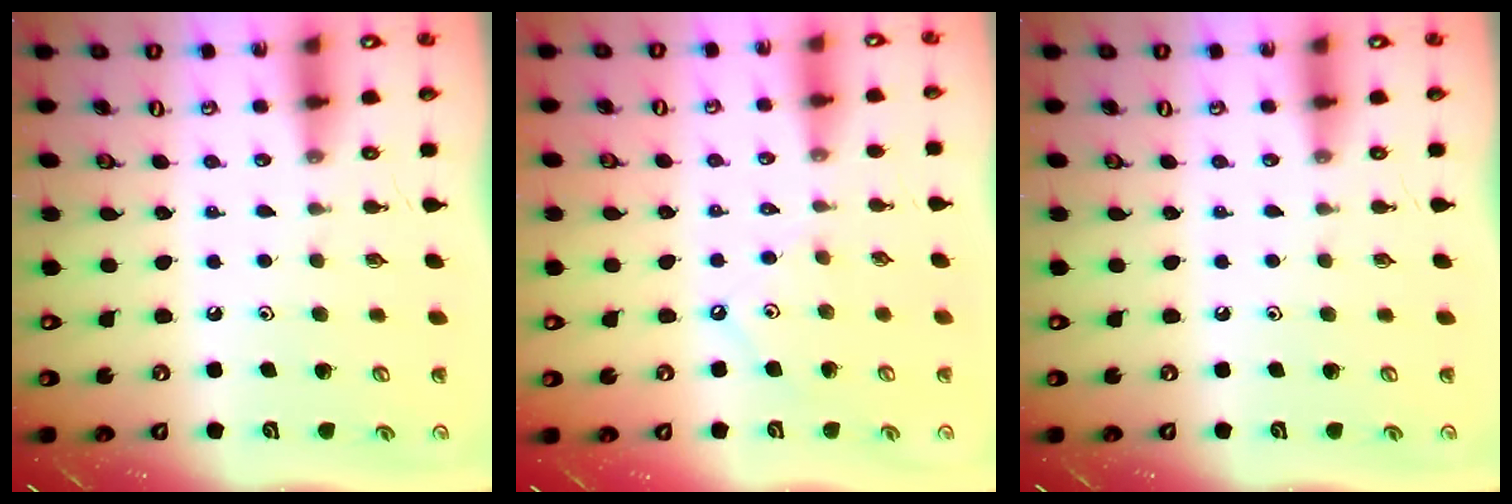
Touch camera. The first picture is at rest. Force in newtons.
{"total": 1.6, "press": 1.6, "slide": 0.1}
{"total": 0.0}